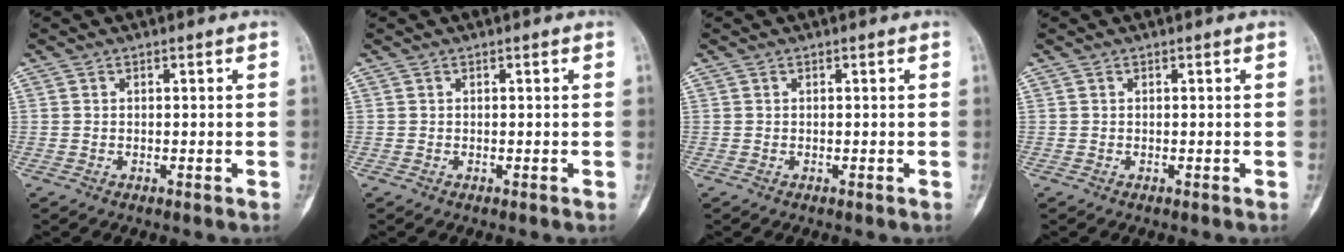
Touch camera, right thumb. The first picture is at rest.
{"total": 0.0}
{"total": 0.0}
{"total": 0.0}